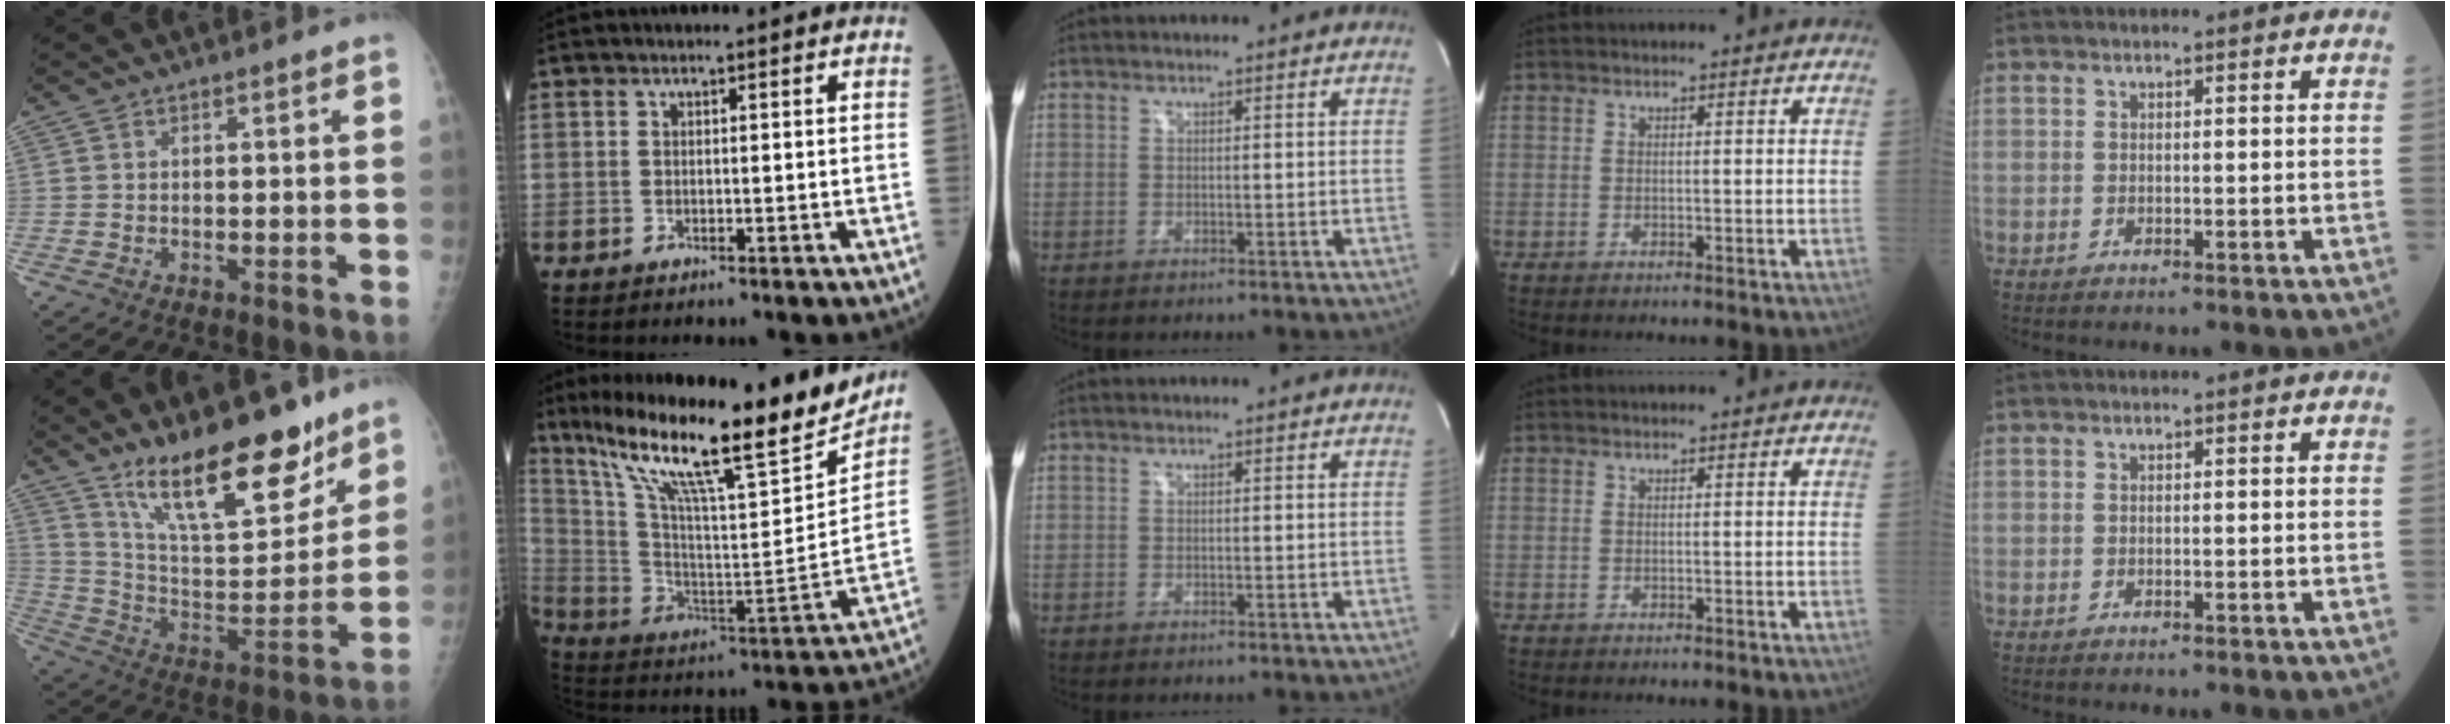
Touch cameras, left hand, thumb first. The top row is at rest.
{"thumb": {"total": 22.0, "force": [15.7, 7.6, 13.5], "torque": [-0.168, -0.093, 0.268]}, "index": {"total": 26.0, "force": [20.0, 2.2, 16.4], "torque": [-0.285, -0.026, 0.316]}}